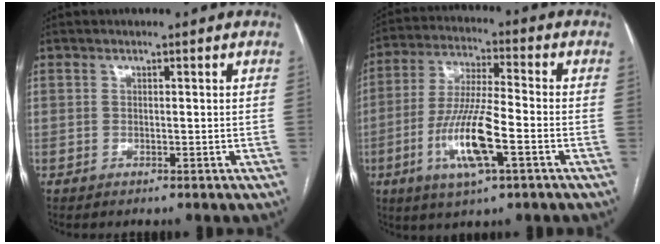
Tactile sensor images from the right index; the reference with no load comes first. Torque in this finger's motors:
{"motor_torque": [1.74, -0.40, 0.90, 0.21]}